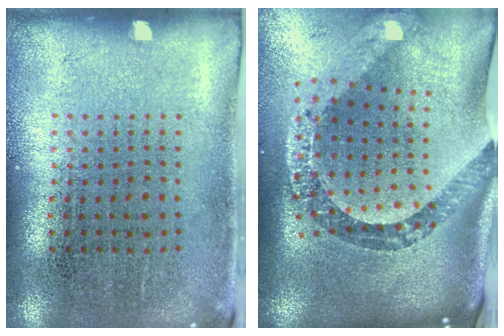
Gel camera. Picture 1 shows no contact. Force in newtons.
{"total": 3.5, "press": 2.4, "slide": 2.5}